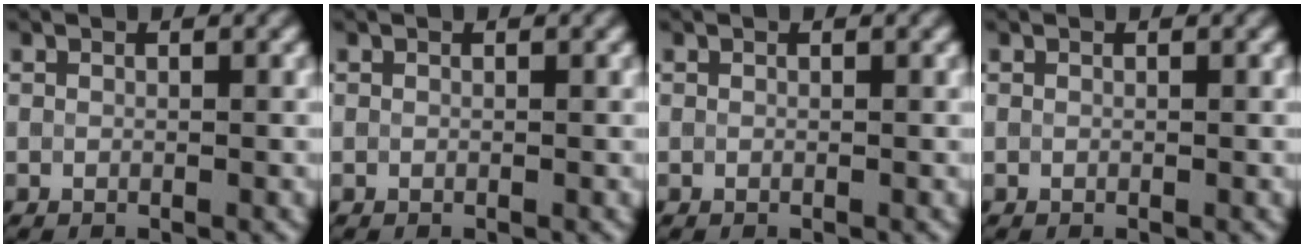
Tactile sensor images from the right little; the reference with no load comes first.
{"total": 0.0}
{"total": 0.0}
{"total": 0.0}